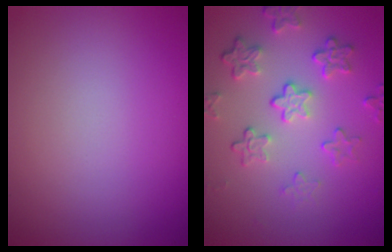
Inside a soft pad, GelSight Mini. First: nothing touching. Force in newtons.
{"total": 4.5, "press": 3.3, "slide": 3.0}